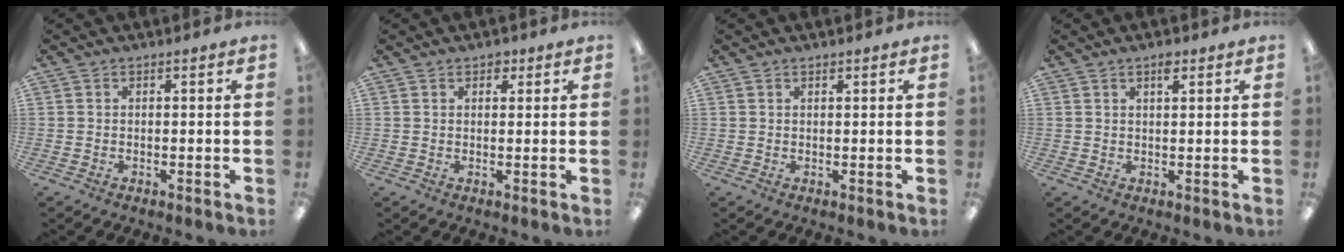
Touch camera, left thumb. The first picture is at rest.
{"total": 2.1, "force": [1.4, 1.3, 0.9], "torque": [-0.004, -0.004, 0.021]}
{"total": 0.7, "force": [0.6, 0.3, 0.2], "torque": [-0.004, 0.001, 0.011]}
{"total": 2.6, "force": [1.8, 0.9, 1.6], "torque": [-0.020, -0.005, 0.027]}